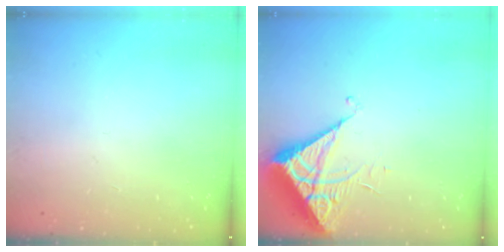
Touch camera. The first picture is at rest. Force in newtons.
{"total": 6.3, "press": 6.3, "slide": 0.2}